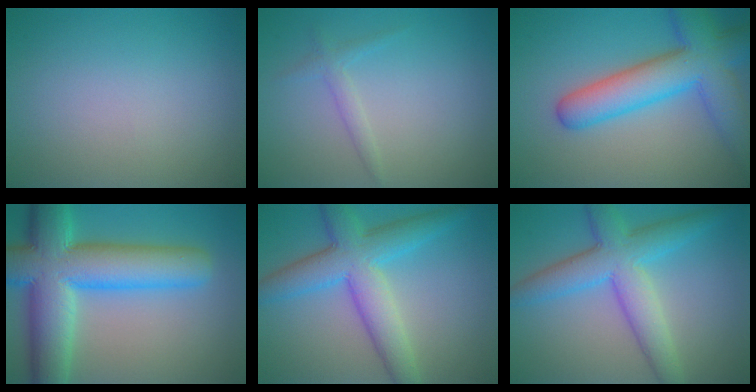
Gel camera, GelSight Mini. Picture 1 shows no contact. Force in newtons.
{"total": 1.3, "press": 1.3, "slide": 0.1}
{"total": 9.0, "press": 9.0, "slide": 0.3}
{"total": 12.3, "press": 12.3, "slide": 0.5}
{"total": 6.9, "press": 6.9, "slide": 0.1}
{"total": 6.5, "press": 6.5, "slide": 0.2}